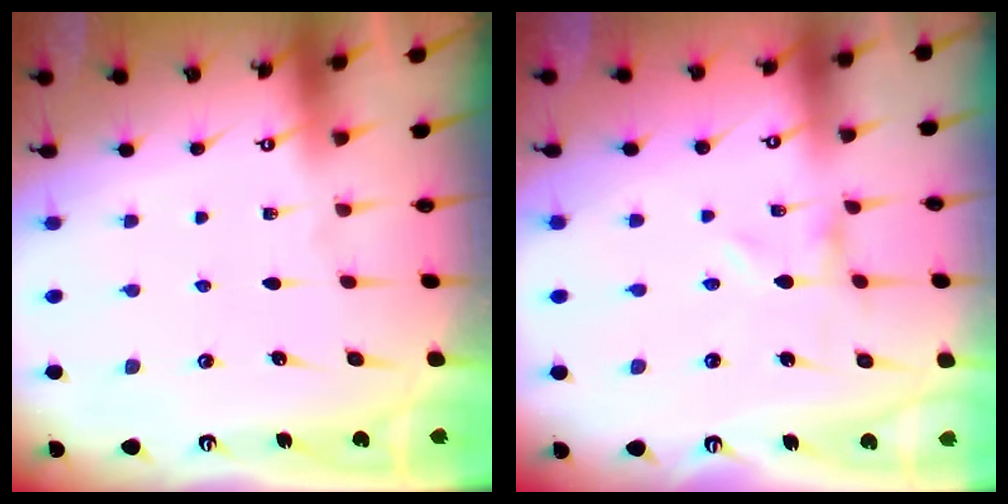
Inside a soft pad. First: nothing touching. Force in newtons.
{"total": 0.0}